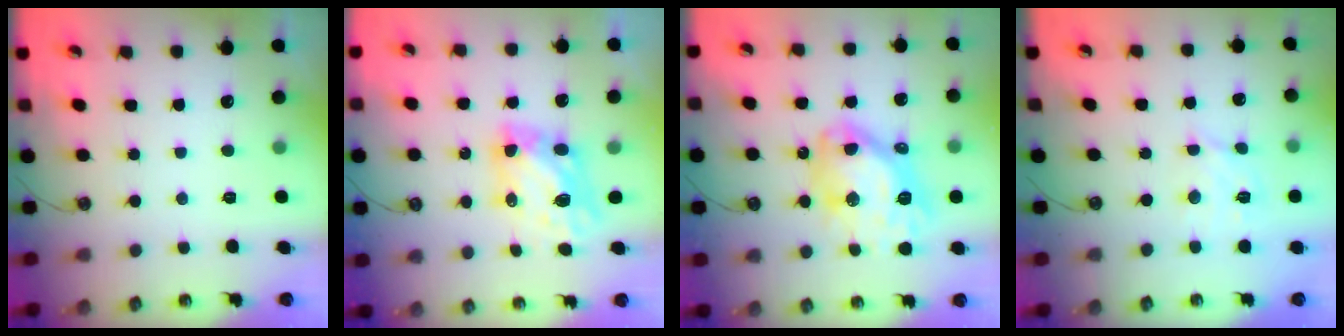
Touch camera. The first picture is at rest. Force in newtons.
{"total": 6.7, "press": 6.7, "slide": 0.6}
{"total": 16.7, "press": 16.6, "slide": 1.7}
{"total": 8.3, "press": 8.3, "slide": 0.4}